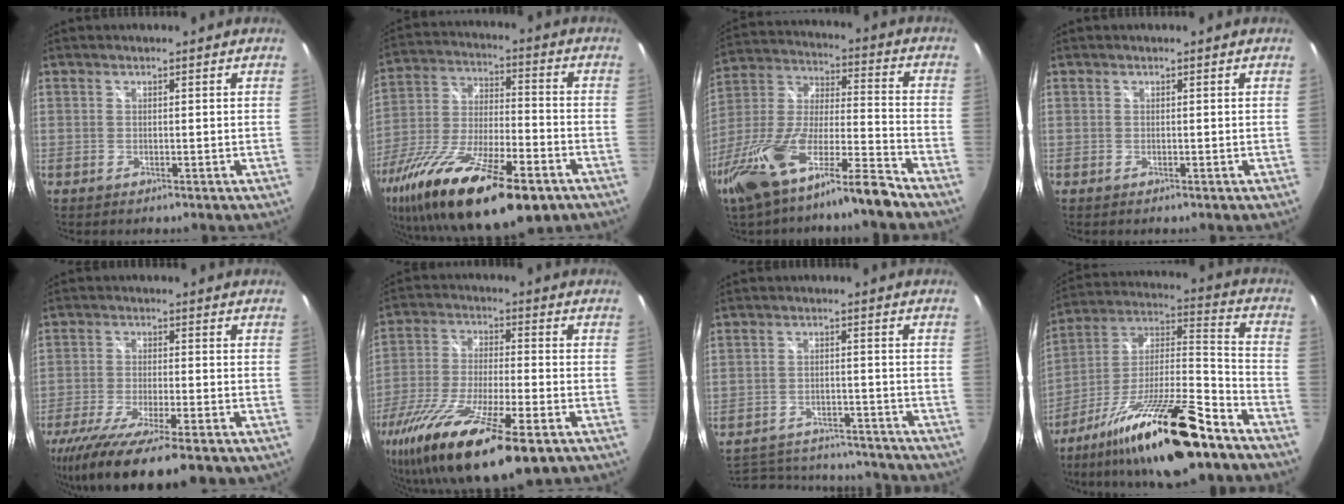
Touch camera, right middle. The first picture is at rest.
{"total": 27.8, "force": [-16.9, 9.0, 20.1], "torque": [-0.385, -0.051, -0.279]}
{"total": 19.2, "force": [-13.5, 2.7, 13.3], "torque": [-0.272, -0.022, -0.249]}
{"total": 0.0}
{"total": 17.4, "force": [-12.4, 3.8, 11.6], "torque": [-0.228, -0.063, -0.204]}
{"total": 24.1, "force": [-15.2, 5.6, 17.8], "torque": [-0.347, -0.065, -0.264]}
{"total": 19.3, "force": [-17.0, 6.1, 6.8], "torque": [-0.147, 0.010, -0.221]}
{"total": 24.8, "force": [-16.0, 5.8, 18.0], "torque": [-0.305, -0.013, -0.265]}